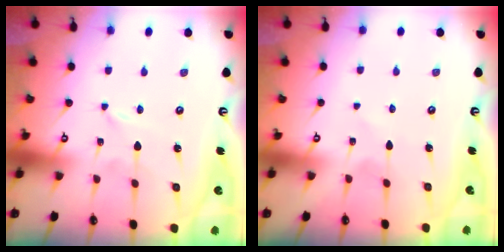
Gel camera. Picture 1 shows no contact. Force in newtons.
{"total": 1.9, "press": 1.9, "slide": 0.1}